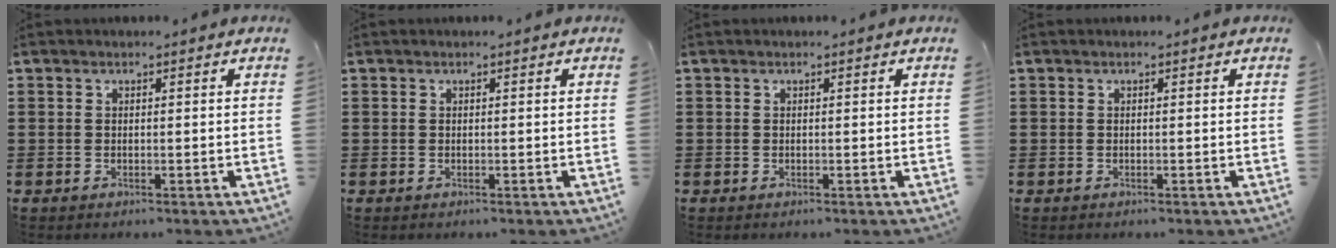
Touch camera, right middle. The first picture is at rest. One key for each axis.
{"total": 0.0}
{"total": 0.0}
{"total": 0.0}